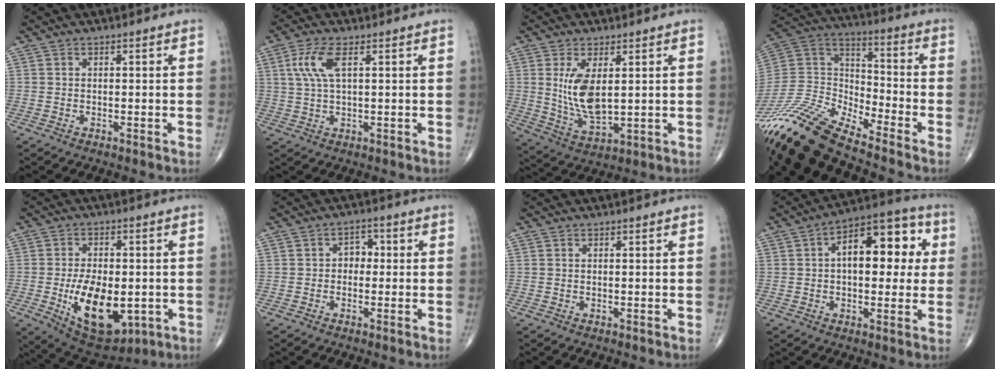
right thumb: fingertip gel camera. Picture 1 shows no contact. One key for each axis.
{"total": 5.9, "fx": 1.9, "fy": 1.9, "fz": 5.2, "tx": -0.132, "ty": 0.004, "tz": 0.042}
{"total": 9.5, "fx": 1.9, "fy": 4.3, "fz": 8.3, "tx": -0.154, "ty": -0.023, "tz": 0.049}
{"total": 16.3, "fx": -14.8, "fy": 2.2, "fz": 6.3, "tx": -0.125, "ty": 0.071, "tz": -0.293}
{"total": 15.9, "fx": -3.4, "fy": 8.5, "fz": 12.9, "tx": -0.188, "ty": -0.006, "tz": -0.034}
{"total": 3.2, "fx": -0.2, "fy": 2.5, "fz": 2.0, "tx": -0.009, "ty": 0.016, "tz": -0.012}
{"total": 0.0}
{"total": 15.5, "fx": 2.7, "fy": 8.1, "fz": 12.9, "tx": -0.148, "ty": 0.027, "tz": 0.031}